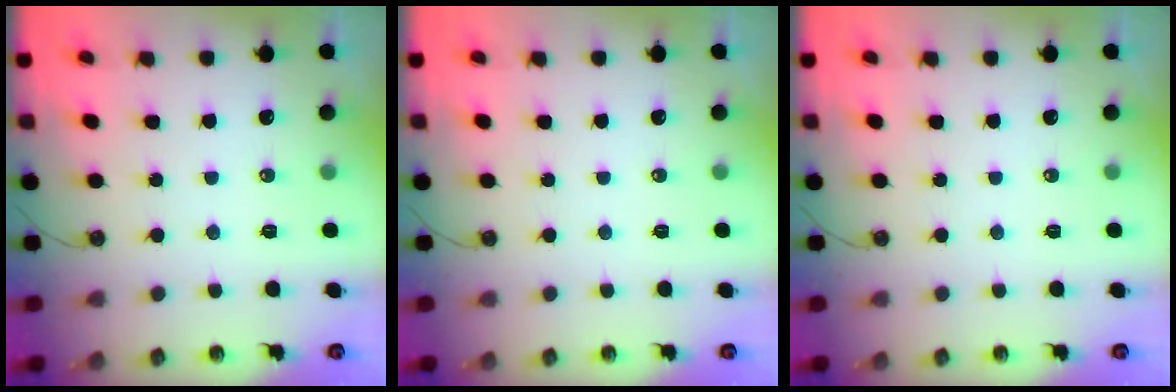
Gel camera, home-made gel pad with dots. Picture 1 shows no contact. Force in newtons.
{"total": 0.0}
{"total": 0.0}